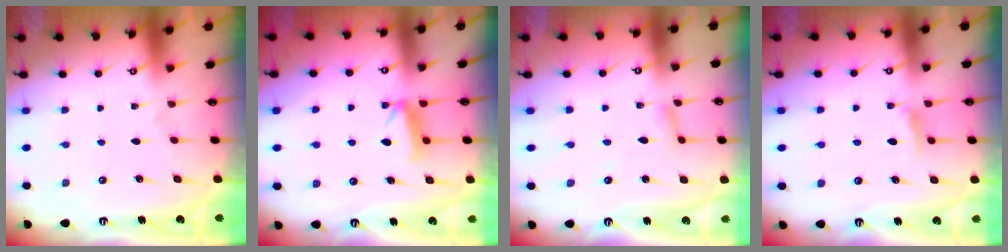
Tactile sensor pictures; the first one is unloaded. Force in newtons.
{"total": 6.3, "press": 6.2, "slide": 0.8}
{"total": 2.9, "press": 2.9, "slide": 0.2}
{"total": 5.8, "press": 5.7, "slide": 0.9}